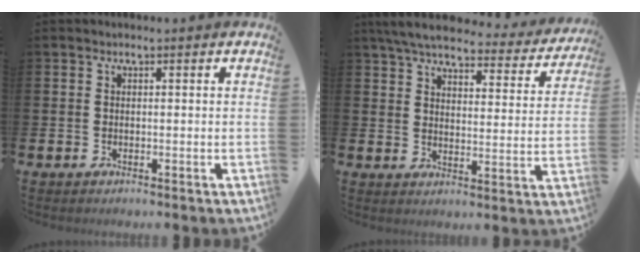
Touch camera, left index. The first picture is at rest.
{"total": 5.9, "force": [5.3, 1.3, 2.3], "torque": [-0.066, -0.033, 0.086]}